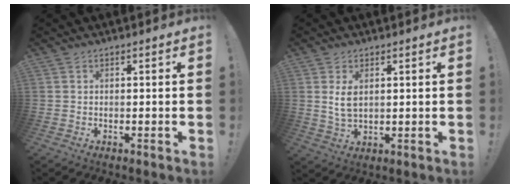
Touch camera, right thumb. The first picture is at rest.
{"total": 5.2, "force": [1.6, 3.0, 3.9], "torque": [-0.060, -0.007, 0.026]}